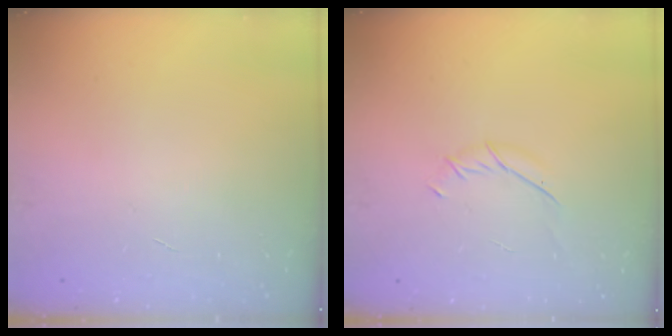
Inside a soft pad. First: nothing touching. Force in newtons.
{"total": 5.9, "press": 5.7, "slide": 1.4}